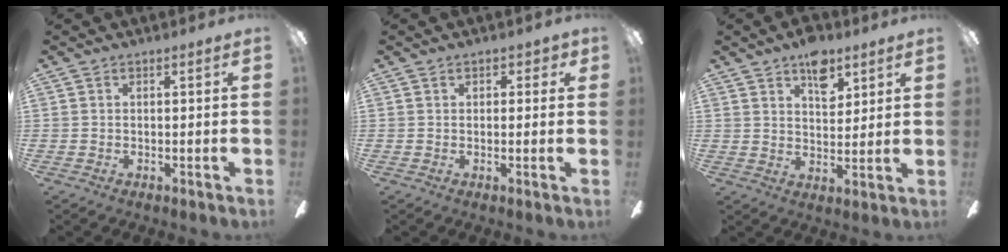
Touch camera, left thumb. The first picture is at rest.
{"total": 1.8, "force": [0.8, 1.3, 1.0], "torque": [-0.003, -0.001, 0.011]}
{"total": 8.9, "force": [5.5, 4.9, 5.0], "torque": [-0.053, -0.024, 0.093]}